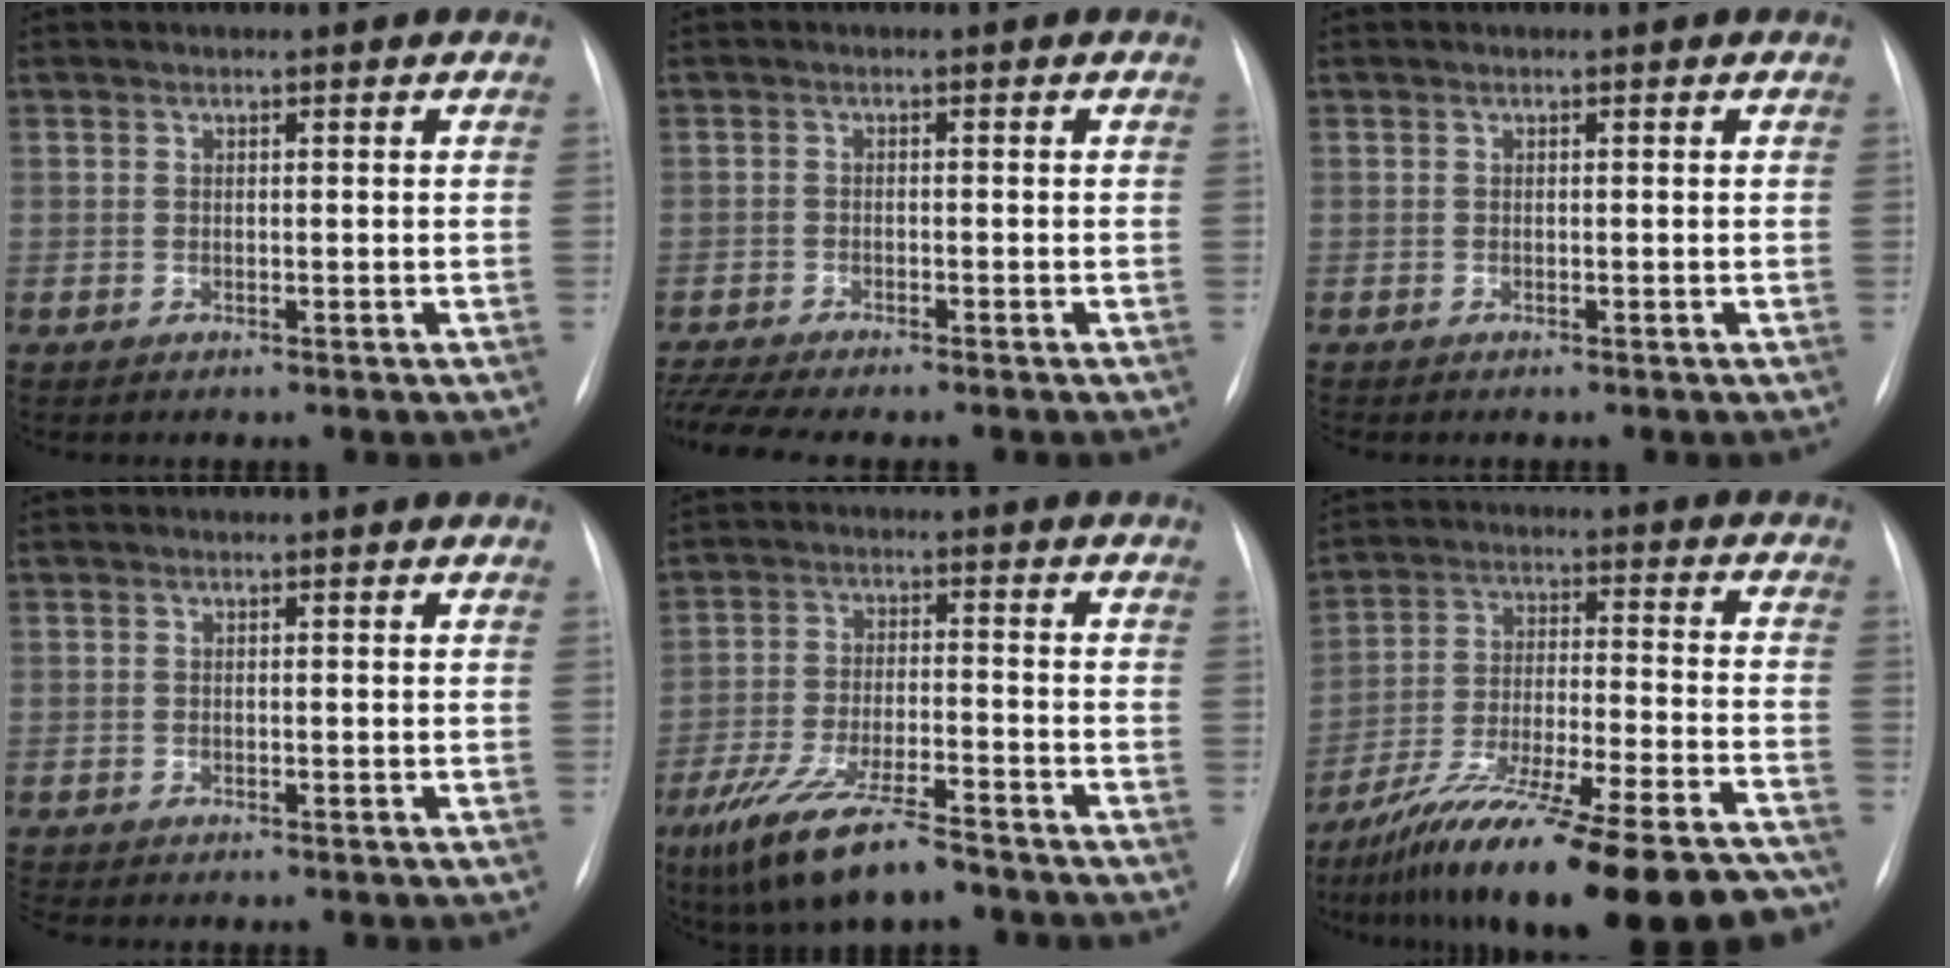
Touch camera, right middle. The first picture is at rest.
{"total": 7.7, "force": [-6.8, 0.6, 3.6], "torque": [-0.067, -0.007, -0.106]}
{"total": 0.0}
{"total": 0.8, "force": [-0.8, -0.2, 0.0], "torque": [0.005, -0.002, -0.010]}
{"total": 12.0, "force": [-8.7, 2.4, 8.0], "torque": [-0.158, -0.025, -0.152]}
{"total": 25.8, "force": [-21.2, 2.4, 14.4], "torque": [-0.182, -0.017, -0.327]}